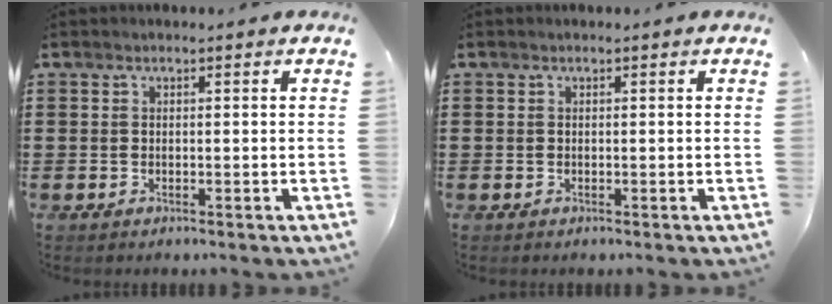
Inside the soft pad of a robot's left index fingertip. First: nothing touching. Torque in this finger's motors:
{"motor_torque": [-0.05, -0.05, 0.00, 0.00]}